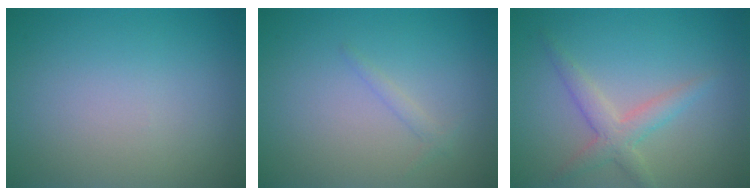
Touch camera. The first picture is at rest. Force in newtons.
{"total": 0.9, "press": 0.9, "slide": 0.0}
{"total": 2.7, "press": 2.7, "slide": 0.1}